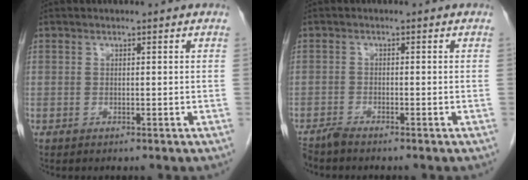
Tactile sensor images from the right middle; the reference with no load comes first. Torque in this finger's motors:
{"motor_torque": [0.33, -0.22, 0.00, 0.00]}